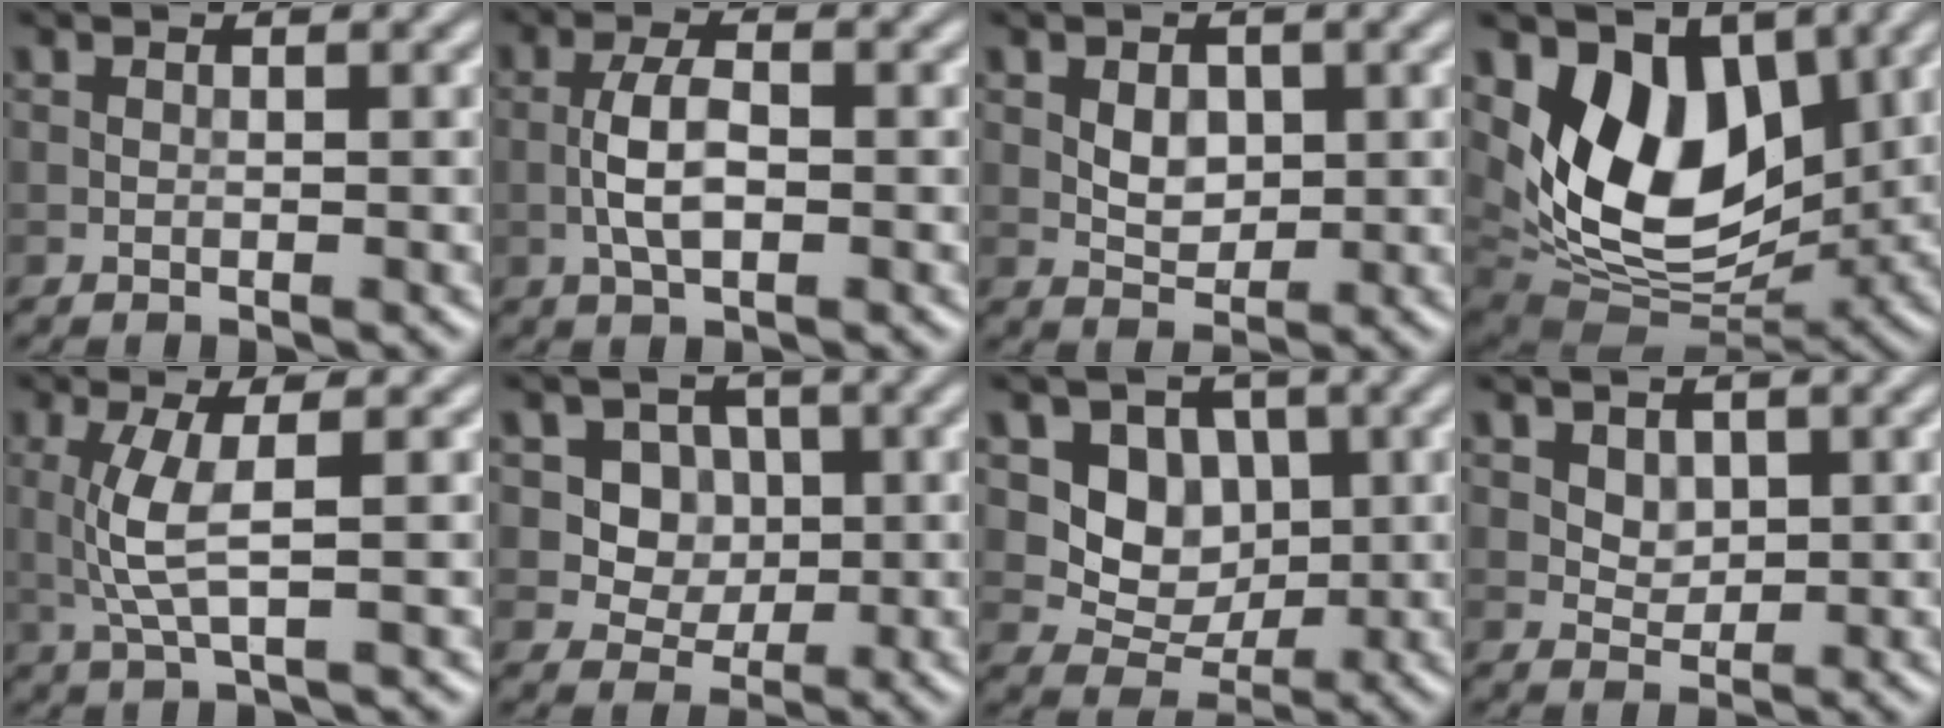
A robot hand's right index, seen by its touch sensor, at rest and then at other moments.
{"total": 3.5, "force": [-0.7, 1.4, 3.1], "torque": [-0.060, 0.005, -0.018]}
{"total": 2.4, "force": [0.4, 1.7, 1.7], "torque": [-0.027, -0.002, 0.008]}
{"total": 10.2, "force": [2.9, 6.3, 7.4], "torque": [-0.128, -0.021, 0.051]}
{"total": 3.4, "force": [0.2, 0.6, 3.3], "torque": [-0.080, 0.000, 0.008]}
{"total": 5.0, "force": [1.2, 4.3, 2.1], "torque": [-0.031, -0.005, 0.021]}
{"total": 5.0, "force": [0.8, 4.2, 2.6], "torque": [-0.043, -0.007, 0.009]}
{"total": 1.9, "force": [0.9, 1.4, 0.9], "torque": [-0.015, -0.008, 0.027]}